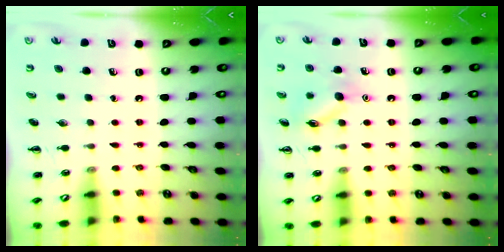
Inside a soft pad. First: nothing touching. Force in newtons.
{"total": 10.4, "press": 10.4, "slide": 0.7}